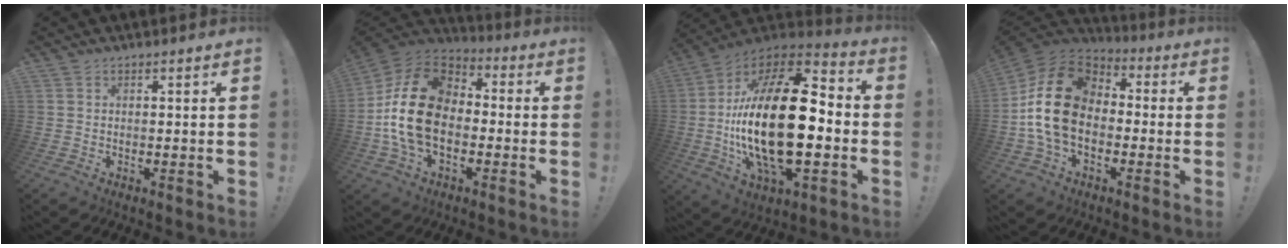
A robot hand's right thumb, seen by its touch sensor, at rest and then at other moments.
{"total": 20.2, "force": [-1.5, 13.7, 14.9], "torque": [-0.278, 0.030, -0.016]}
{"total": 30.7, "force": [-3.0, 13.7, 27.3], "torque": [-0.529, 0.010, -0.051]}
{"total": 20.0, "force": [0.0, 14.0, 14.2], "torque": [-0.260, 0.024, 0.008]}